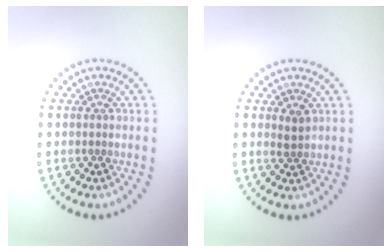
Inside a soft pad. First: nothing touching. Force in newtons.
{"total": 1.3, "press": 1.2, "slide": 0.5}